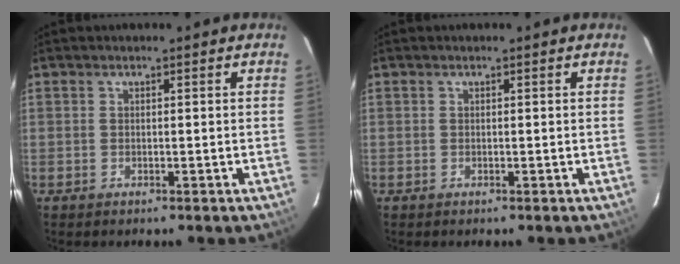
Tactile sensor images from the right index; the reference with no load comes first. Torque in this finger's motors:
{"motor_torque": [0.00, 0.00, 0.00, 0.00]}